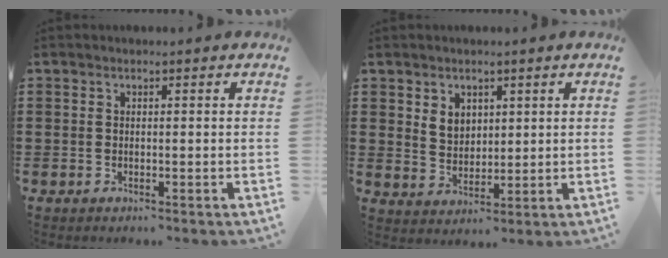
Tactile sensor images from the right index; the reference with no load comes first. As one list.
[{"total": 3.8, "force": [2.1, 2.9, 1.3], "torque": [-0.036, 0.011, 0.039]}]